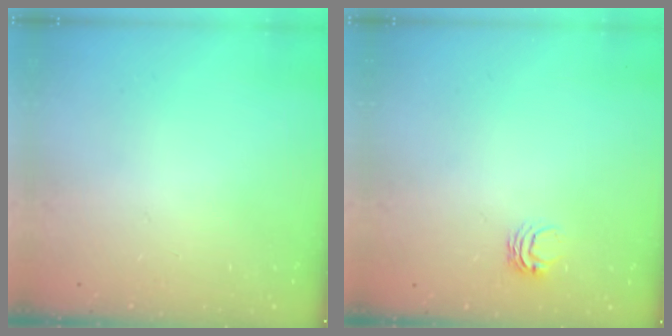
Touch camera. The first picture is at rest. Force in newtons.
{"total": 4.9, "press": 4.9, "slide": 0.3}